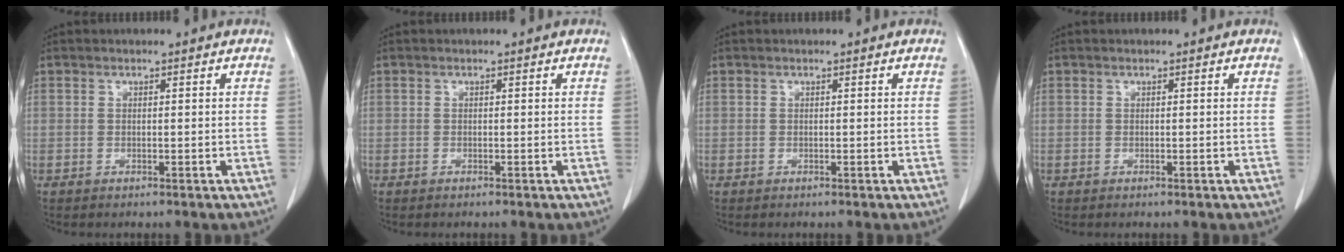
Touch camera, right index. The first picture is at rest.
{"total": 0.0}
{"total": 0.0}
{"total": 0.0}